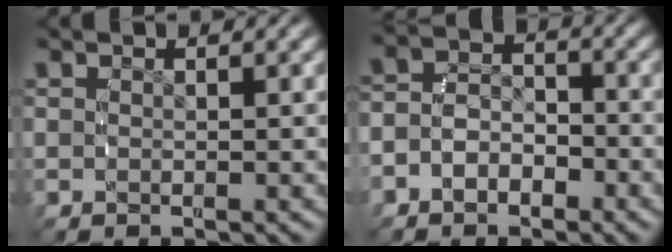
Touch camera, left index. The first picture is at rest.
{"total": 5.5, "force": [-2.0, 4.5, 2.5], "torque": [-0.057, 0.002, -0.043]}